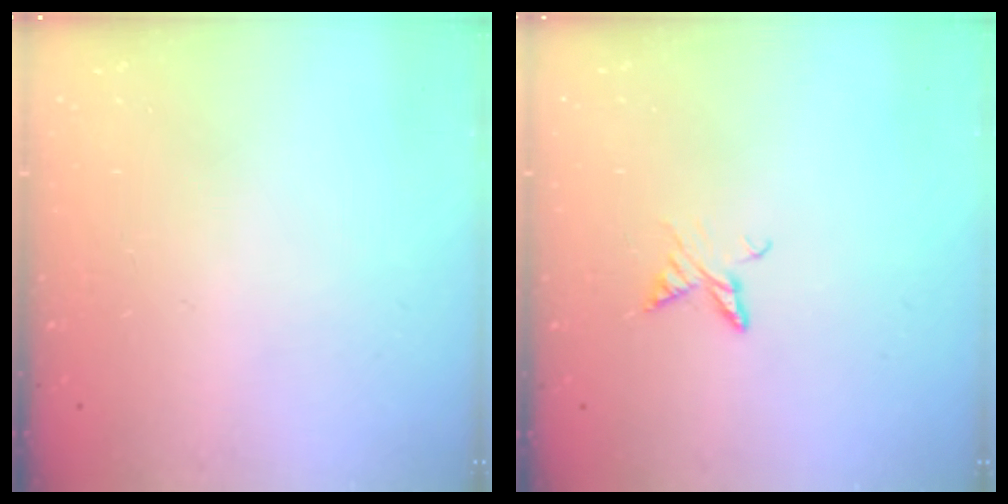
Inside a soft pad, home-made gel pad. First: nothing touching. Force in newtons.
{"total": 5.7, "press": 5.6, "slide": 0.7}